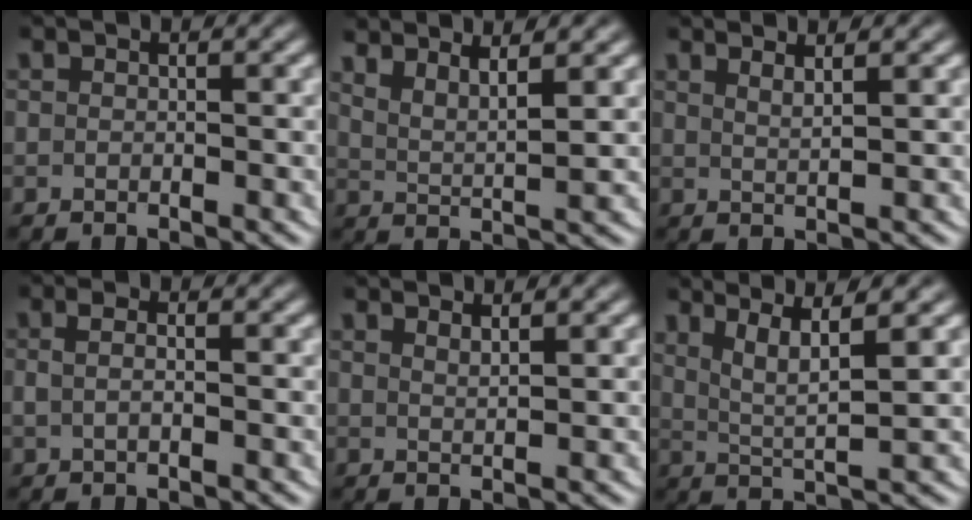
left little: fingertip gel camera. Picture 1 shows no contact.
{"total": 4.5, "force": [3.2, 1.7, 2.8], "torque": [-0.046, 0.001, 0.046]}
{"total": 2.1, "force": [1.7, -0.3, 1.3], "torque": [-0.020, -0.005, 0.033]}
{"total": 1.9, "force": [0.0, 0.8, 1.7], "torque": [-0.028, 0.005, -0.005]}
{"total": 1.5, "force": [1.2, -0.7, 0.5], "torque": [-0.007, -0.006, 0.027]}
{"total": 4.9, "force": [2.6, 1.1, 4.0], "torque": [-0.057, -0.005, 0.045]}